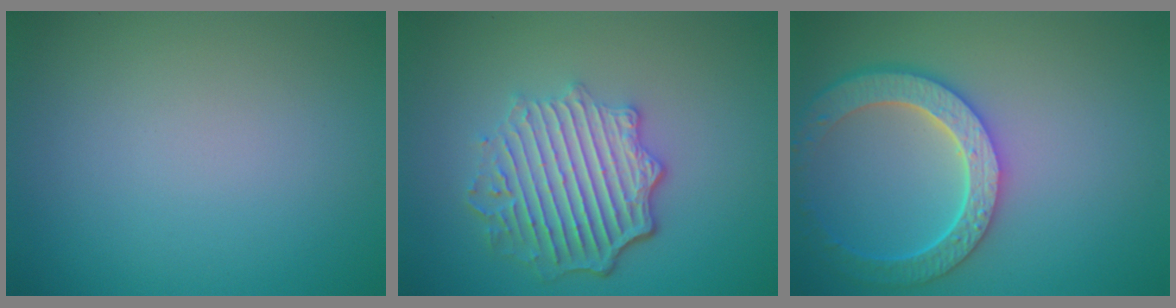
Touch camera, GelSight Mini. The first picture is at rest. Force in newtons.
{"total": 6.0, "press": 4.6, "slide": 3.8}
{"total": 5.9, "press": 5.0, "slide": 3.2}